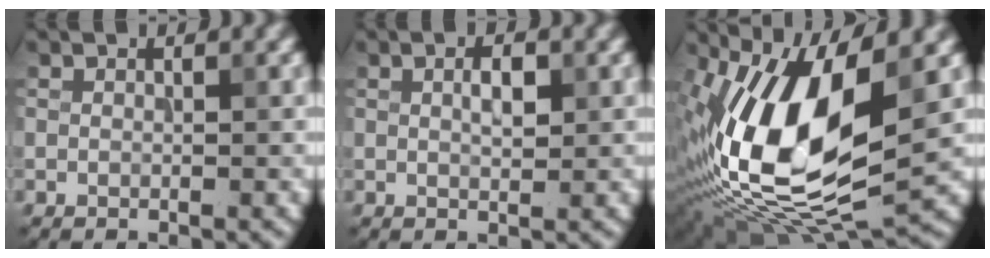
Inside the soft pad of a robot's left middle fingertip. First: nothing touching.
{"total": 1.9, "force": [0.5, 0.8, 1.7], "torque": [-0.033, 0.003, 0.009]}
{"total": 14.9, "force": [0.9, 6.9, 13.2], "torque": [-0.255, -0.012, 0.011]}